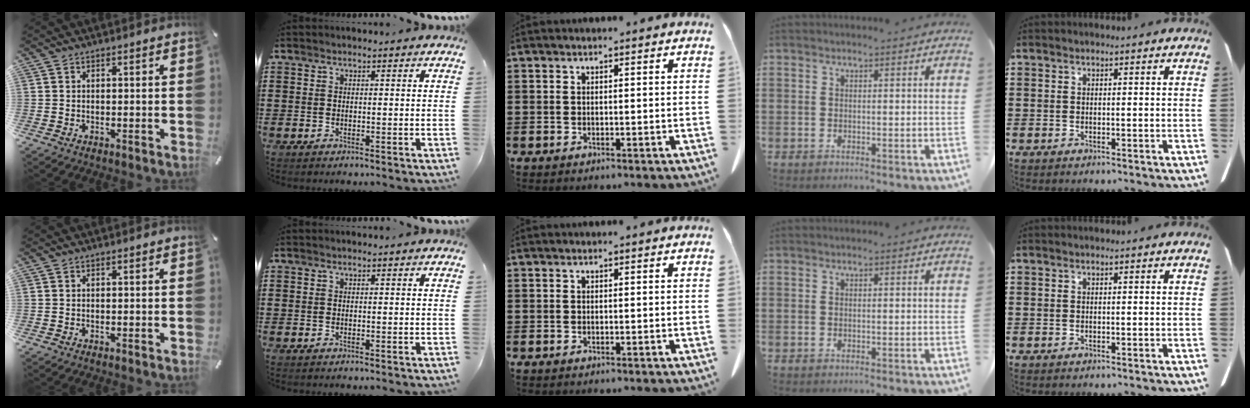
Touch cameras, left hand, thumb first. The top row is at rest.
{}